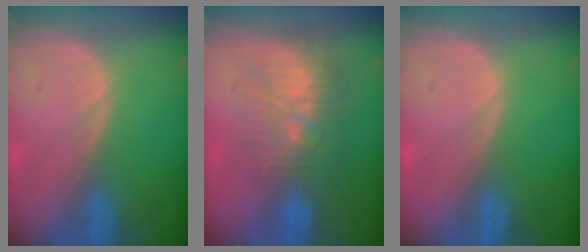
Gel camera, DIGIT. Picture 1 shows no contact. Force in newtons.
{"total": 10.1, "press": 9.0, "slide": 4.5}
{"total": 0.0}